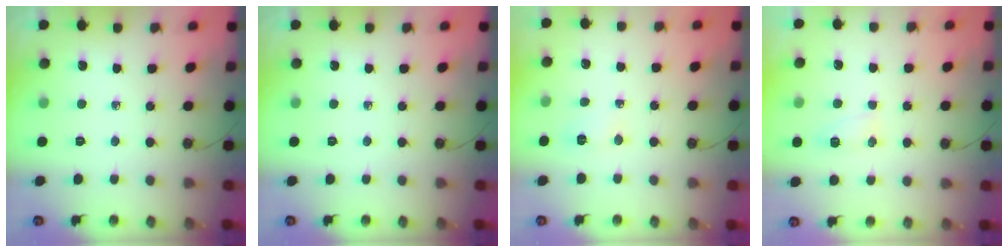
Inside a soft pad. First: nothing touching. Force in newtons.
{"total": 0.0}
{"total": 4.1, "press": 4.0, "slide": 0.6}
{"total": 11.5, "press": 6.0, "slide": 9.8}